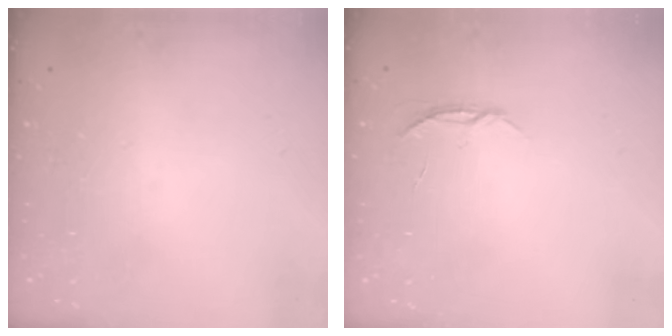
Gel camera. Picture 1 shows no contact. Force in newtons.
{"total": 3.6, "press": 3.6, "slide": 0.5}